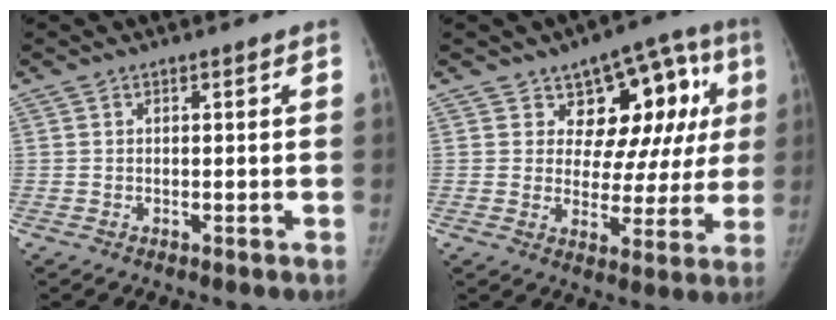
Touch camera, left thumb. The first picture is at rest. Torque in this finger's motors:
{"motor_torque": [0.04, 0.04, 0.61, -0.52, 0.06]}